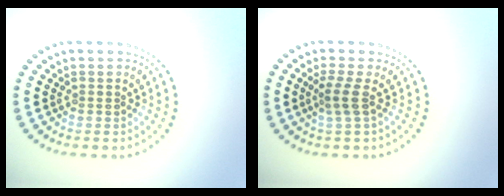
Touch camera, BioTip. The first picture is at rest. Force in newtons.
{"total": 1.9, "press": 1.2, "slide": 1.5}